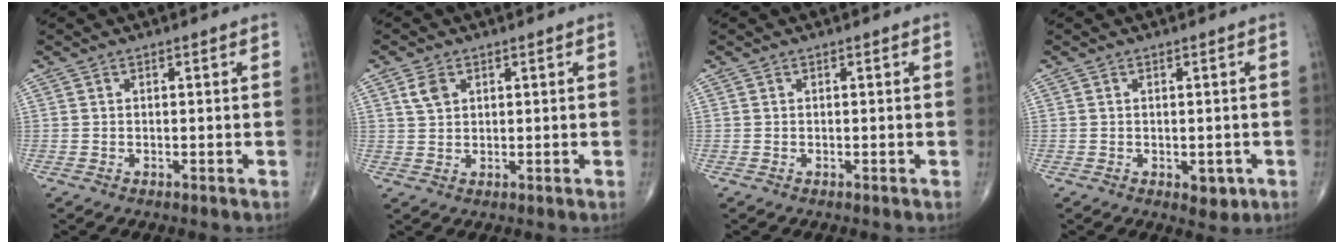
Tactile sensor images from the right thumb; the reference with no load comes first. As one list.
[{"total": 3.2, "force": [1.5, 2.2, 1.9], "torque": [-0.031, -0.001, 0.032]}, {"total": 0.0}, {"total": 3.1, "force": [-1.0, 1.8, 2.3], "torque": [-0.011, -0.001, -0.005]}]